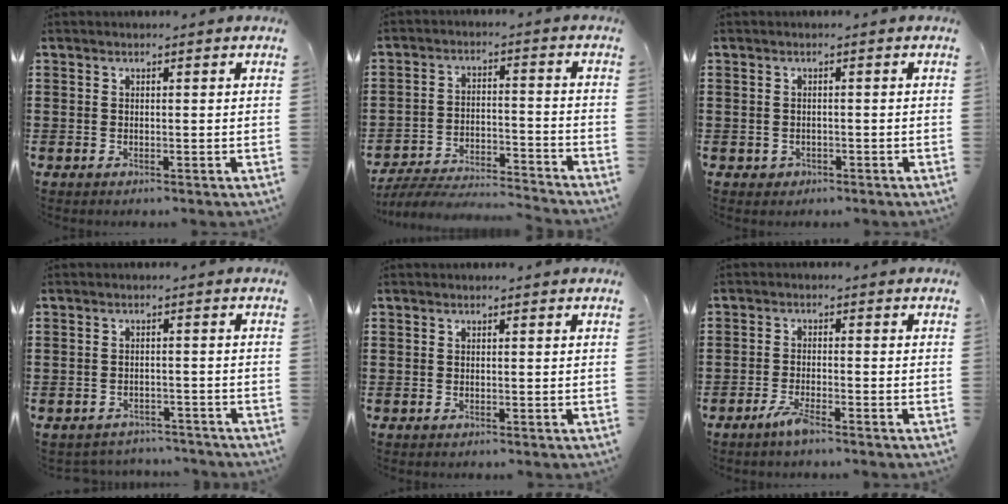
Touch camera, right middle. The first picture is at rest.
{"total": 5.7, "force": [-5.5, 0.6, 1.3], "torque": [-0.033, 0.003, -0.113]}
{"total": 0.7, "force": [-0.3, 0.6, 0.1], "torque": [-0.006, 0.003, -0.007]}
{"total": 2.2, "force": [-2.2, 0.4, -0.2], "torque": [-0.006, -0.001, -0.048]}
{"total": 0.0}
{"total": 3.0, "force": [-2.1, 0.2, 2.1], "torque": [-0.049, -0.005, -0.041]}